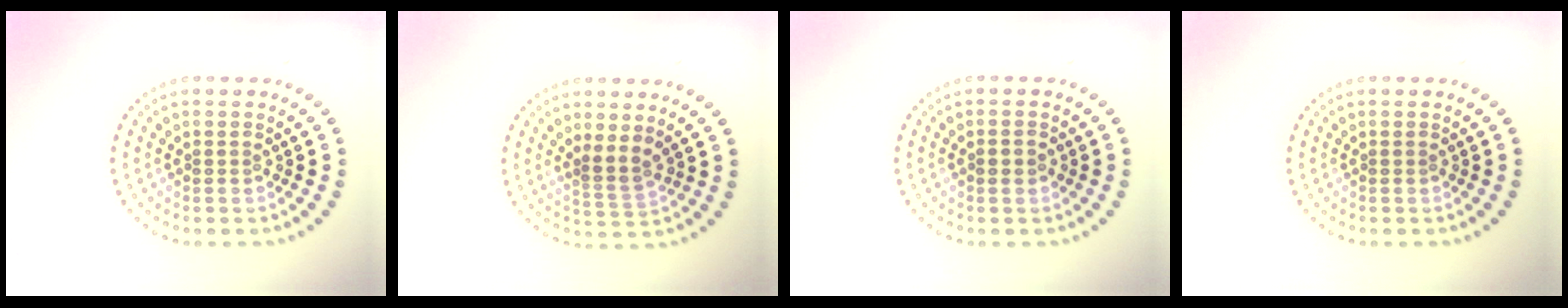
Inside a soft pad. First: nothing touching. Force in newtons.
{"total": 2.0, "press": 1.3, "slide": 1.5}
{"total": 1.4, "press": 1.4, "slide": 0.2}
{"total": 0.0}